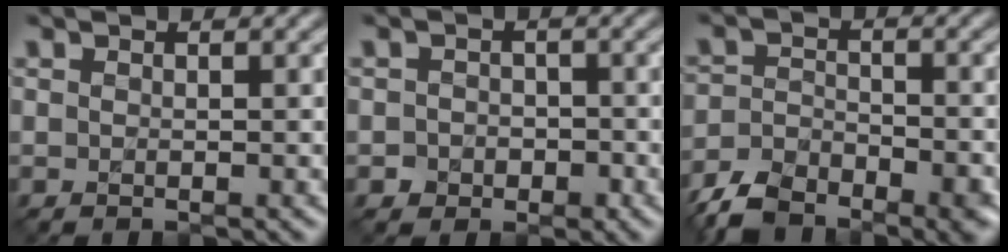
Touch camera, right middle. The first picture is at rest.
{"total": 2.0, "force": [-0.7, 1.8, 0.5], "torque": [0.013, 0.000, -0.020]}
{"total": 7.3, "force": [-5.8, 3.0, 3.1], "torque": [-0.051, -0.019, -0.103]}